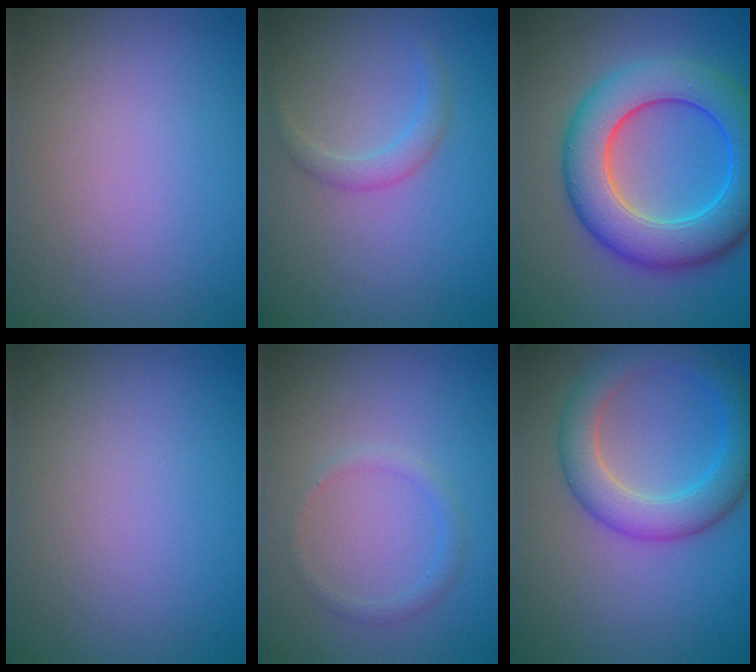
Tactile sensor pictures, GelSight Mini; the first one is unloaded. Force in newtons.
{"total": 1.6, "press": 1.6, "slide": 0.1}
{"total": 9.2, "press": 9.2, "slide": 0.1}
{"total": 0.0}
{"total": 1.2, "press": 1.2, "slide": 0.1}
{"total": 5.1, "press": 5.1, "slide": 0.1}